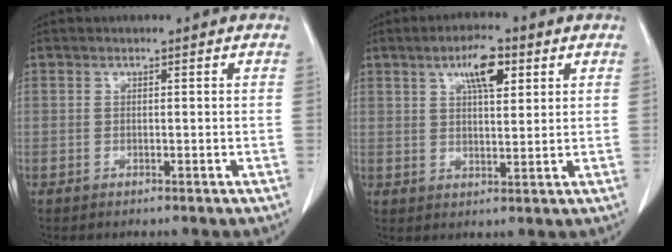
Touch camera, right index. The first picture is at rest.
{"total": 6.4, "force": [3.1, 1.9, 5.3], "torque": [-0.093, 0.004, 0.050]}